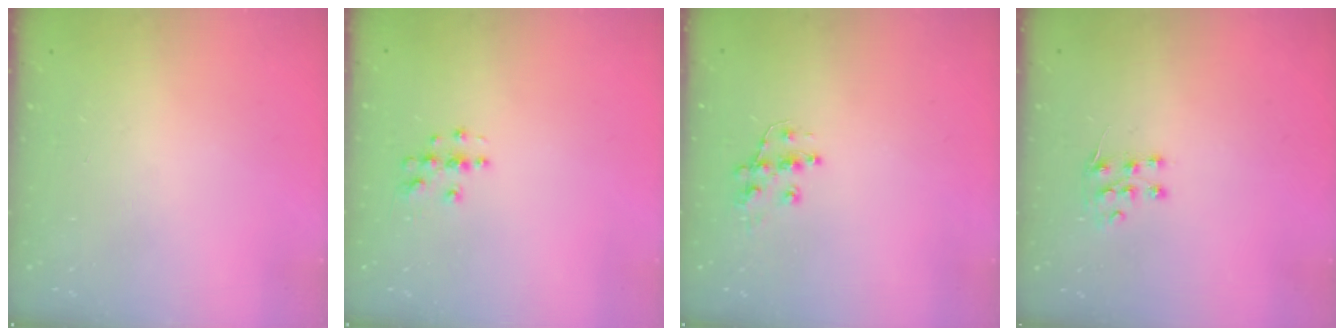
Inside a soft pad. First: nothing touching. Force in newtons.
{"total": 3.8, "press": 3.8, "slide": 0.2}
{"total": 8.8, "press": 8.8, "slide": 0.6}
{"total": 6.7, "press": 6.5, "slide": 1.4}